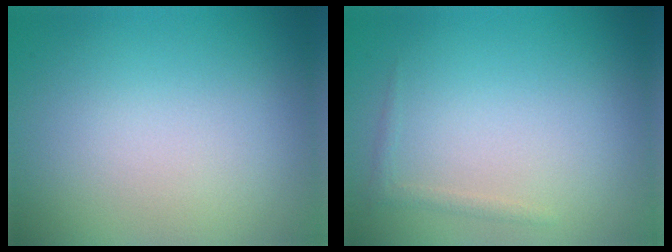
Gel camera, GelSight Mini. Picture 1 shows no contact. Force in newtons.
{"total": 0.8, "press": 0.8, "slide": 0.1}